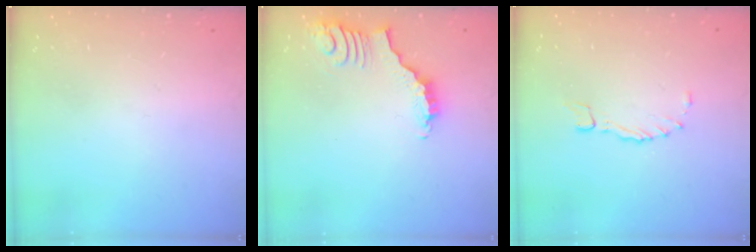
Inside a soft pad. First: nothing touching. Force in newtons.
{"total": 3.6, "press": 3.6, "slide": 0.5}
{"total": 1.0, "press": 1.0, "slide": 0.3}